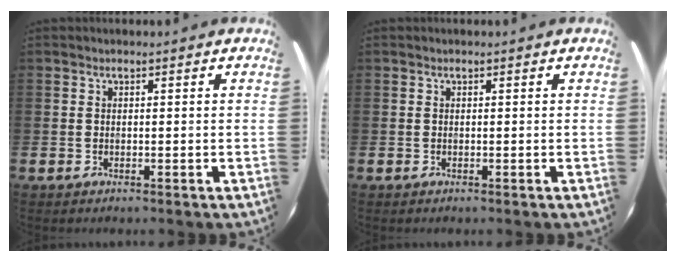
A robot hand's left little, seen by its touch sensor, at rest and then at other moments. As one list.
[{"total": 0.0}]